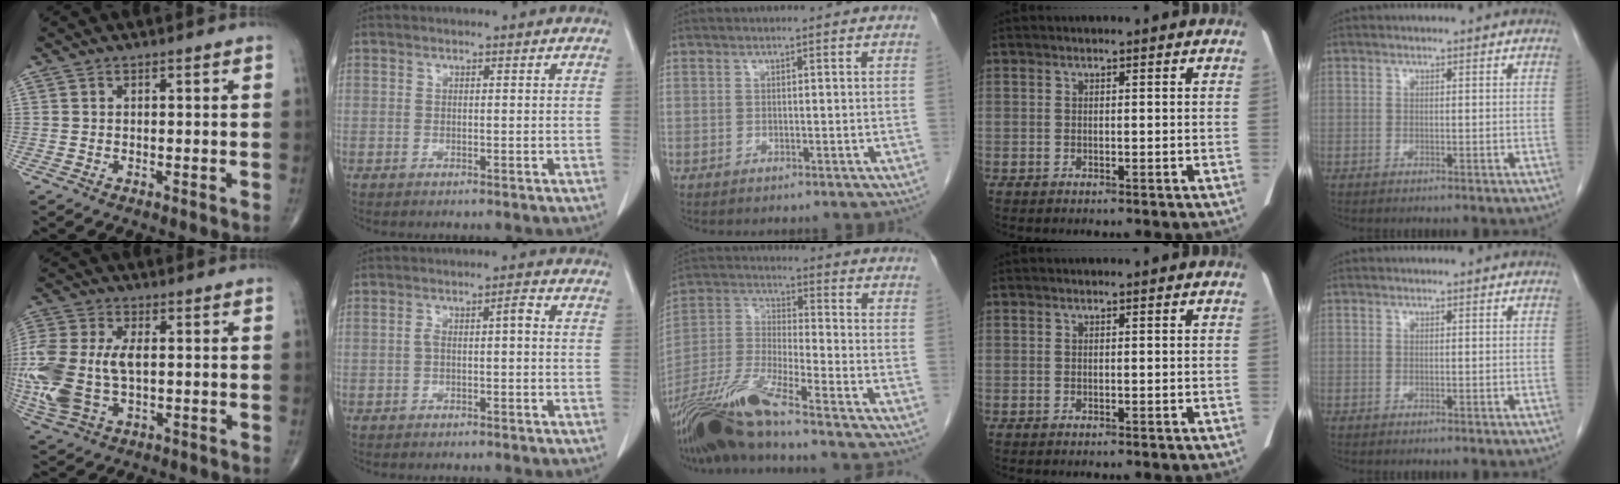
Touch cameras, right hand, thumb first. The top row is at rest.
{"thumb": {"total": 19.0, "force": [-0.8, 11.2, 15.3], "torque": [-0.401, -0.005, -0.005]}, "index": {"total": 2.8, "force": [-0.3, 0.6, 2.8], "torque": [-0.049, 0.016, -0.003]}, "middle": {"total": 14.1, "force": [-11.4, -0.7, 8.3], "torque": [-0.175, -0.019, -0.216]}}